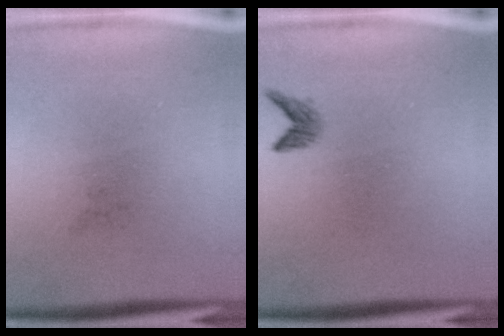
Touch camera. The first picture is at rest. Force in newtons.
{"total": 1.1}